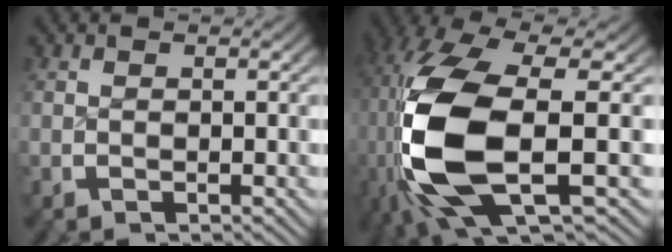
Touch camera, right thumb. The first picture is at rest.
{"total": 16.4, "force": [-0.9, 8.1, 14.3], "torque": [-0.347, -0.041, 0.014]}